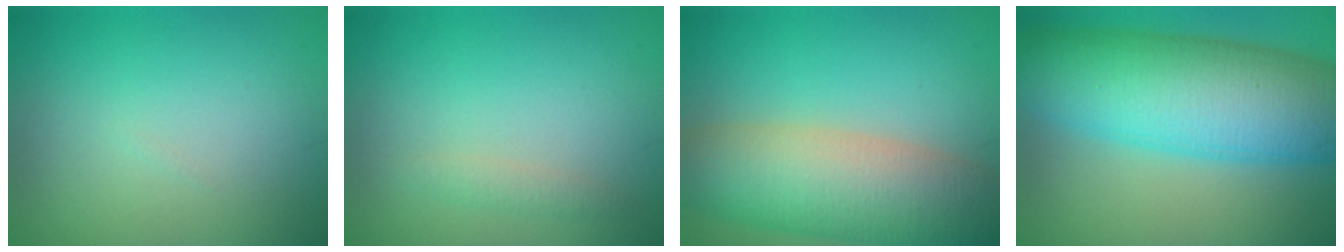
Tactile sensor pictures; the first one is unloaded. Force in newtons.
{"total": 1.1, "press": 1.1, "slide": 0.0}
{"total": 10.4, "press": 10.4, "slide": 0.5}
{"total": 12.7, "press": 12.7, "slide": 0.2}